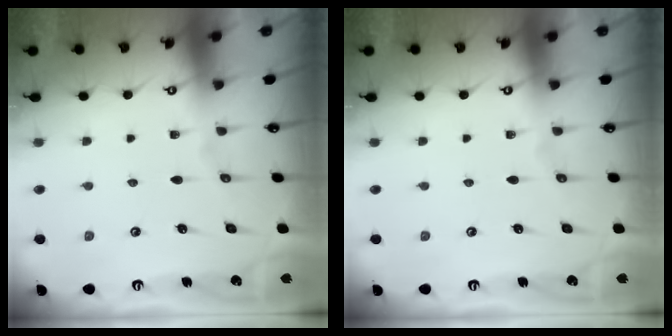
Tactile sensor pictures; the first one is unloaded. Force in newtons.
{"total": 0.0}